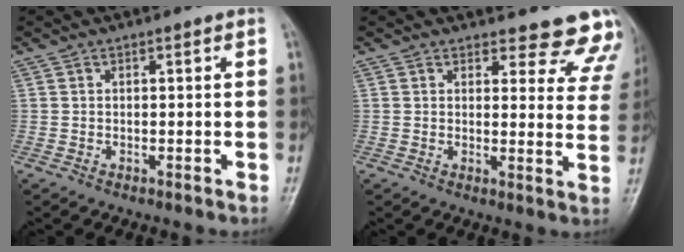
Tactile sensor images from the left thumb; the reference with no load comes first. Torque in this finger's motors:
{"motor_torque": [0.28, 0.12, -0.07, -0.23, 0.04]}